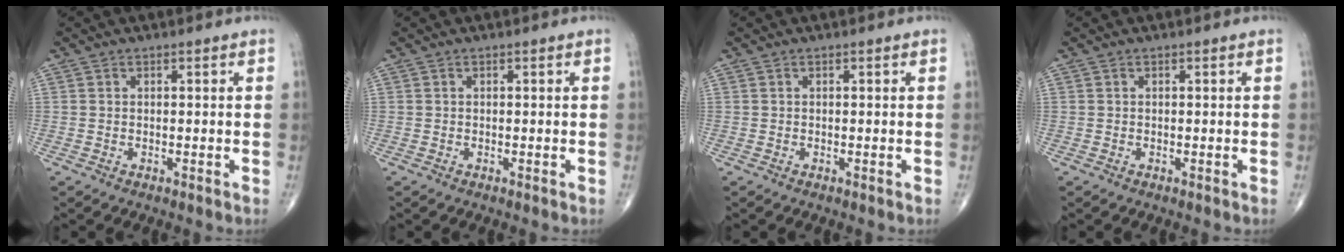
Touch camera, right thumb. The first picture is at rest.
{"total": 0.0}
{"total": 0.0}
{"total": 0.0}